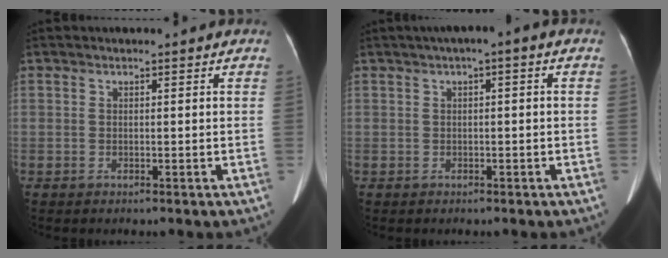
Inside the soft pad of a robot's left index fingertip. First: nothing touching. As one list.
[{"total": 2.2, "force": [0.4, 0.3, 2.2], "torque": [-0.027, 0.016, 0.003]}]